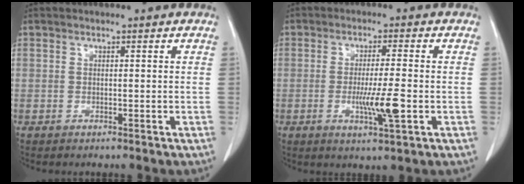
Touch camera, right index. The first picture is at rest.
{"total": 6.6, "force": [-1.5, 0.1, 6.4], "torque": [-0.112, -0.013, -0.025]}